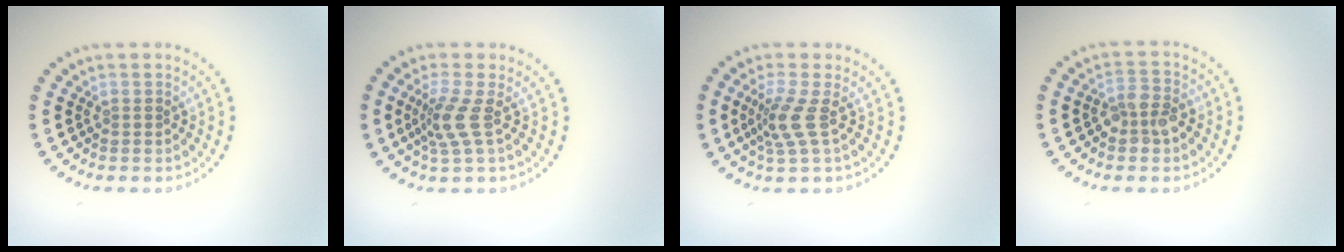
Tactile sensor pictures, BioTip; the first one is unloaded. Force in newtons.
{"total": 2.7, "press": 2.0, "slide": 1.8}
{"total": 2.7, "press": 1.9, "slide": 1.9}
{"total": 2.7, "press": 2.4, "slide": 1.2}